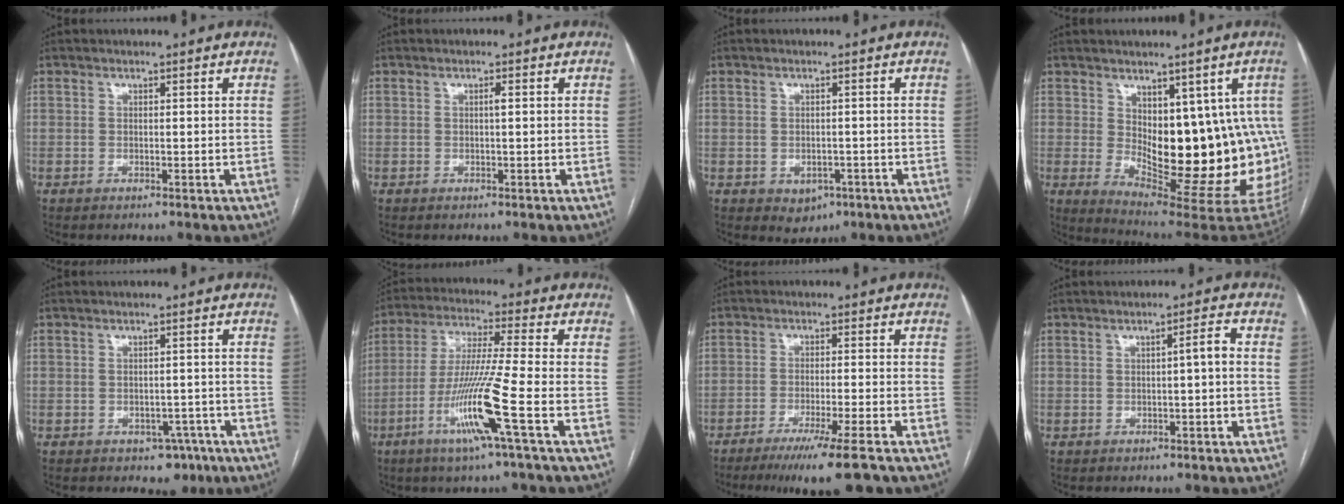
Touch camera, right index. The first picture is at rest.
{"total": 0.7, "force": [0.1, 0.0, 0.7], "torque": [-0.012, 0.002, 0.002]}
{"total": 3.0, "force": [-1.2, 2.3, 1.5], "torque": [-0.013, 0.001, -0.003]}
{"total": 18.6, "force": [0.1, 7.7, 16.9], "torque": [-0.168, -0.007, 0.028]}
{"total": 4.0, "force": [-2.3, 2.9, 1.4], "torque": [-0.006, 0.010, -0.020]}
{"total": 12.9, "force": [-5.2, -1.7, 11.7], "torque": [-0.235, -0.019, -0.101]}
{"total": 10.6, "force": [-7.8, -0.9, 7.1], "torque": [-0.101, -0.027, -0.119]}
{"total": 2.3, "force": [-0.1, 0.0, 2.2], "torque": [-0.031, 0.006, -0.001]}